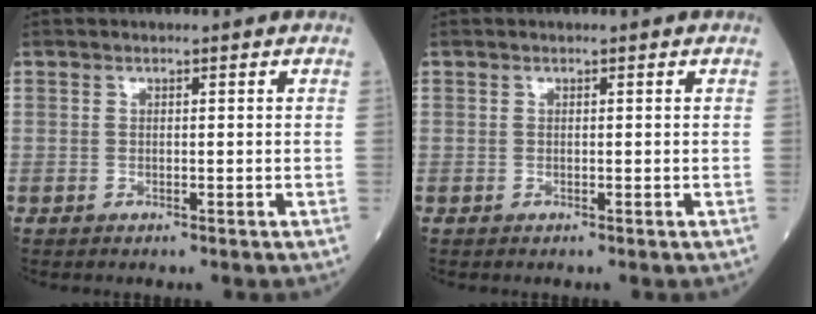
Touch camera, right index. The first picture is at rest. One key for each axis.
{"total": 0.0}